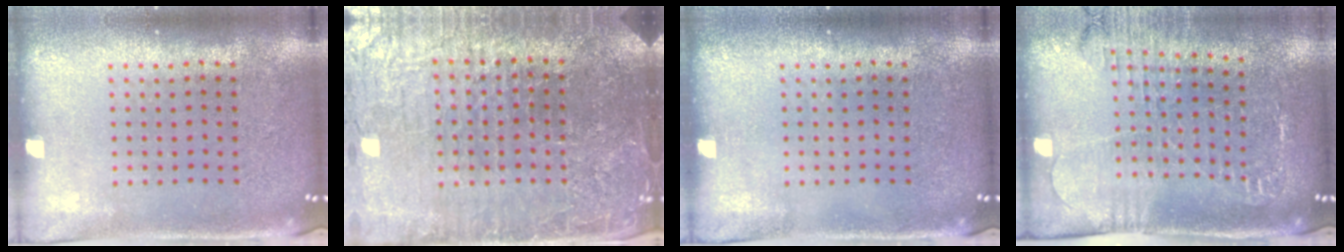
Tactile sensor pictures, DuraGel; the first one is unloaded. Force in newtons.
{"total": 5.3, "press": 4.8, "slide": 2.1}
{"total": 0.0}
{"total": 1.9, "press": 1.9, "slide": 0.3}